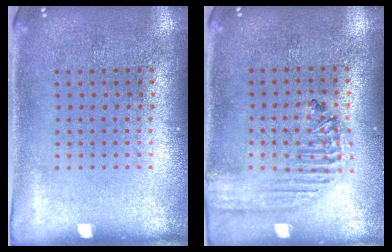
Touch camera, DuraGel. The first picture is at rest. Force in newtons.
{"total": 1.9, "press": 1.7, "slide": 0.8}